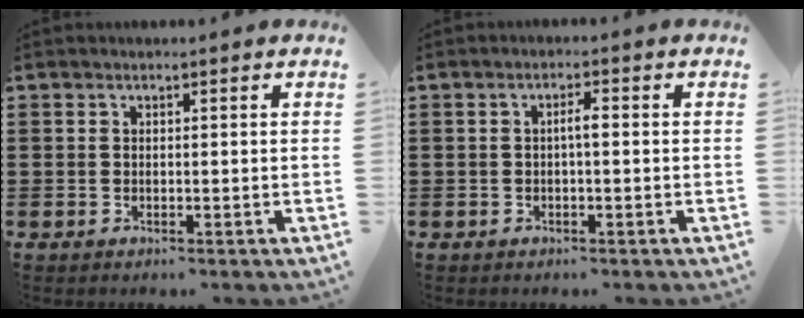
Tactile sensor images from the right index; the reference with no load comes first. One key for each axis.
{"total": 1.9, "fx": -0.2, "fy": 0.4, "fz": 1.9, "tx": -0.036, "ty": 0.004, "tz": -0.006}